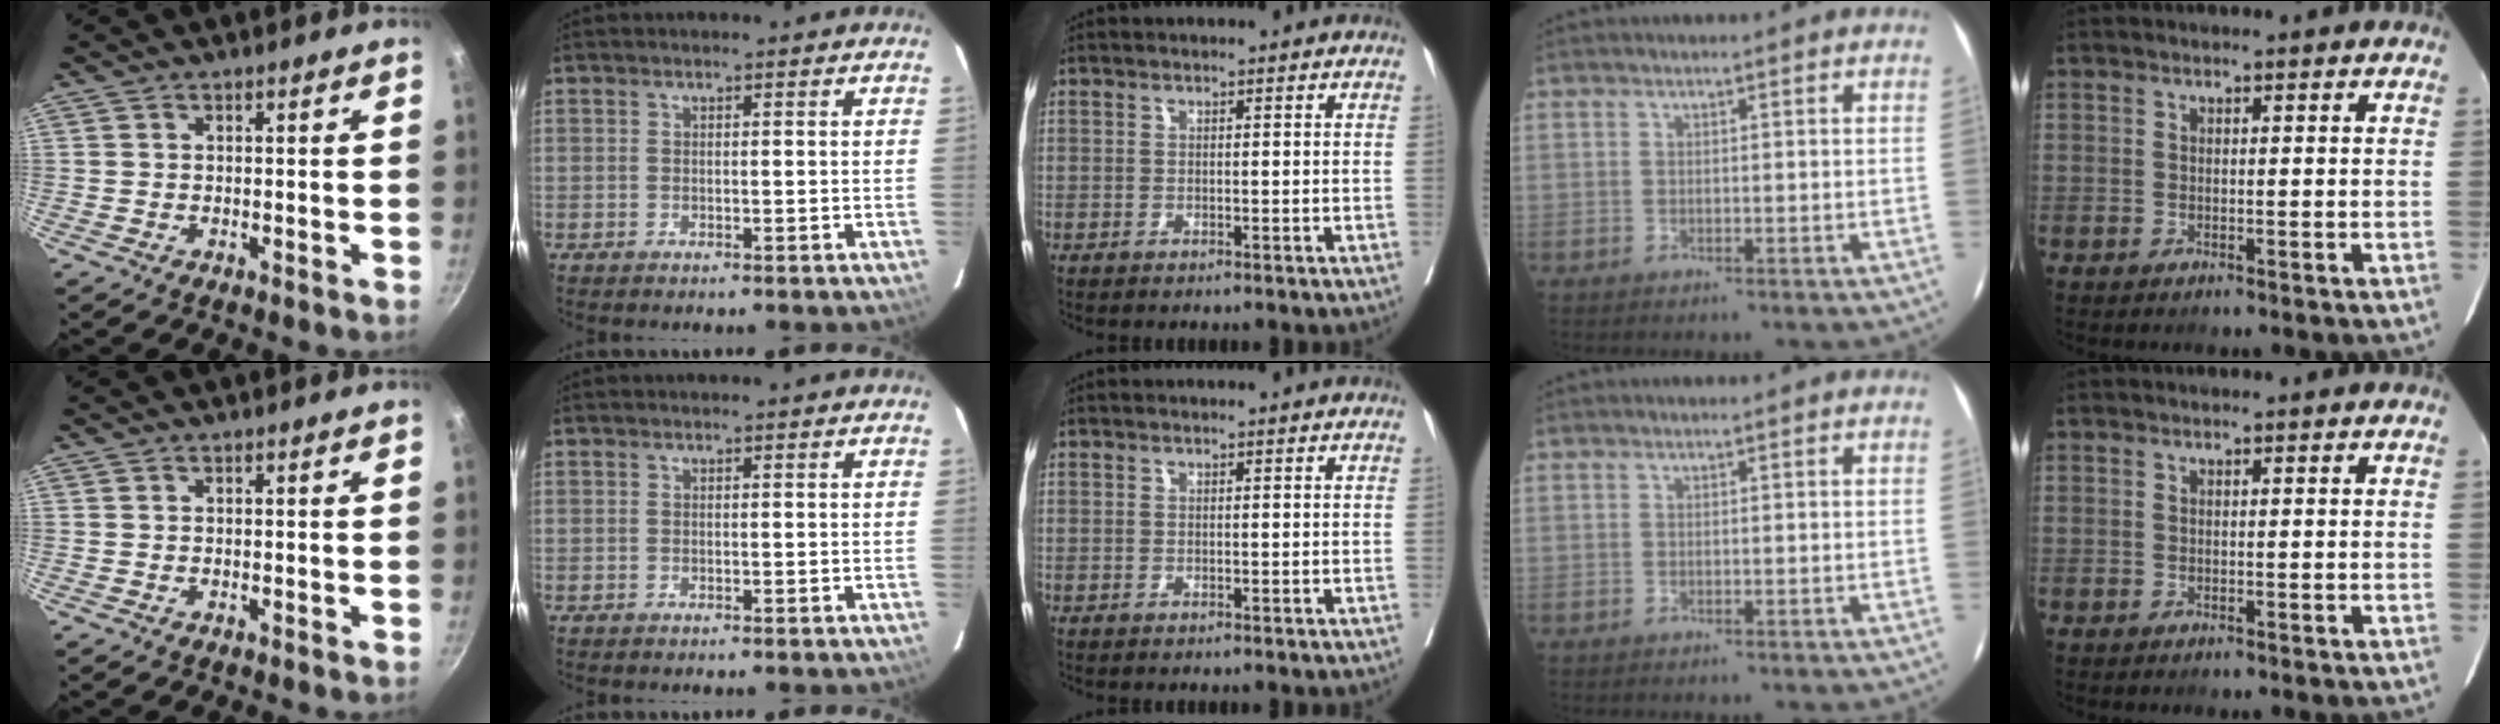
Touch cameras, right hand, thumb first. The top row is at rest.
{}